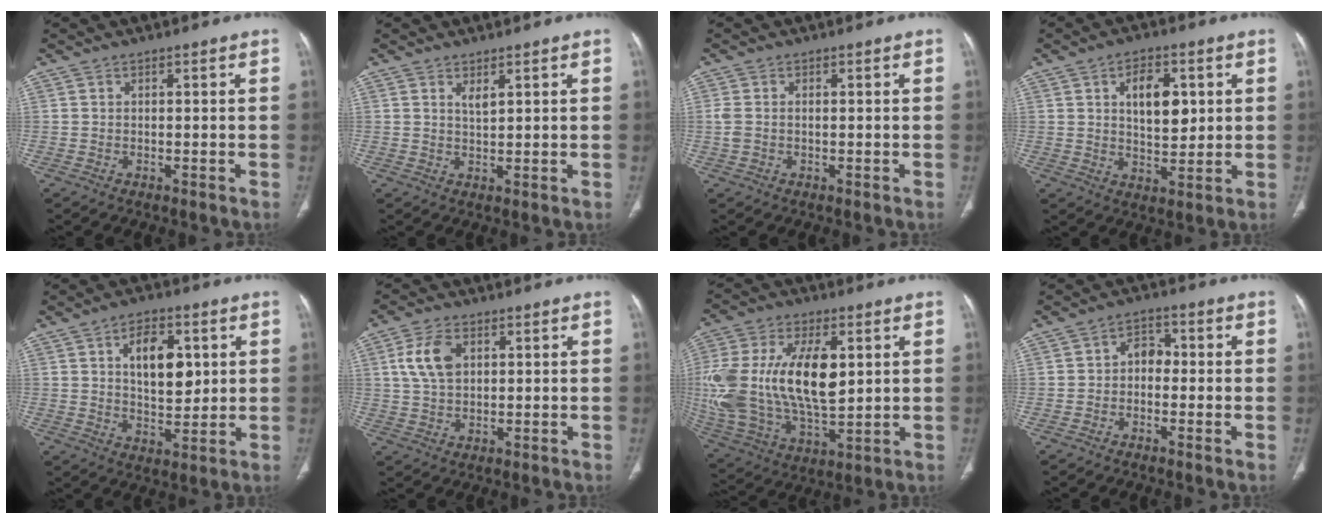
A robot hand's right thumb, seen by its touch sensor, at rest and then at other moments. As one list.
[{"total": 1.7, "force": [1.3, 0.3, 1.0], "torque": [-0.016, -0.011, 0.024]}, {"total": 2.6, "force": [0.0, 1.7, 1.9], "torque": [-0.064, 0.009, 0.002]}, {"total": 9.0, "force": [2.5, 5.0, 7.0], "torque": [-0.079, -0.016, 0.042]}, {"total": 10.7, "force": [3.0, 6.0, 8.4], "torque": [-0.095, -0.018, 0.050]}, {"total": 7.2, "force": [2.2, 4.5, 5.2], "torque": [-0.102, 0.001, 0.044]}, {"total": 25.7, "force": [3.6, 13.6, 21.6], "torque": [-0.456, -0.013, 0.070]}, {"total": 3.7, "force": [-0.5, 2.7, 2.5], "torque": [-0.020, 0.018, -0.024]}]